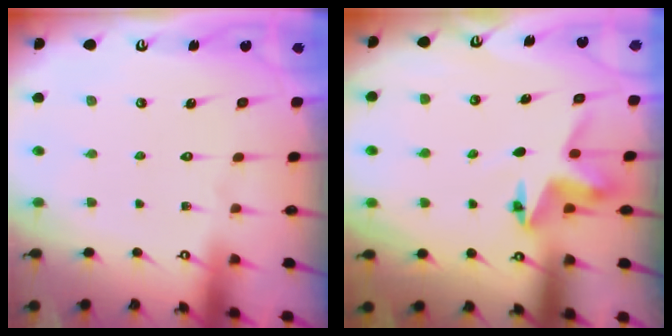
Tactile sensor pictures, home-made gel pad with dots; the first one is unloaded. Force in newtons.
{"total": 4.3, "press": 4.3, "slide": 0.1}